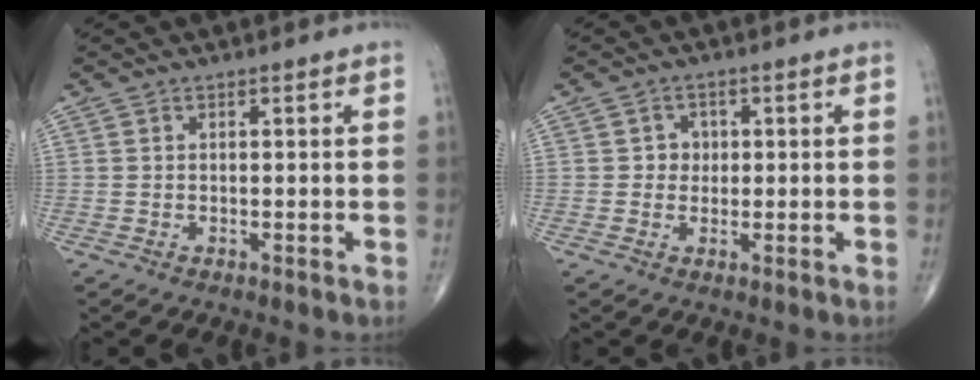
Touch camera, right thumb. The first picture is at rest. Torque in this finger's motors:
{"motor_torque": [-0.09, -0.17, -0.02, -0.13, 0.00]}